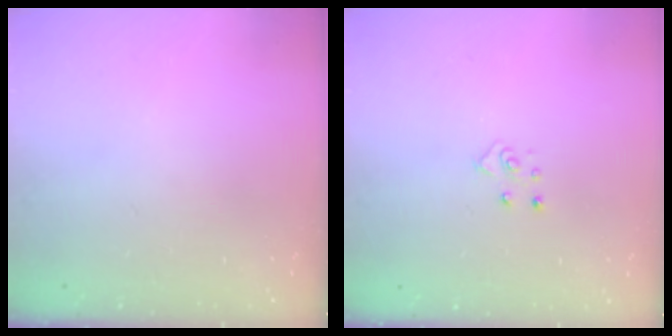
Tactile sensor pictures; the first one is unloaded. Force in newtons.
{"total": 4.7, "press": 4.7, "slide": 0.4}